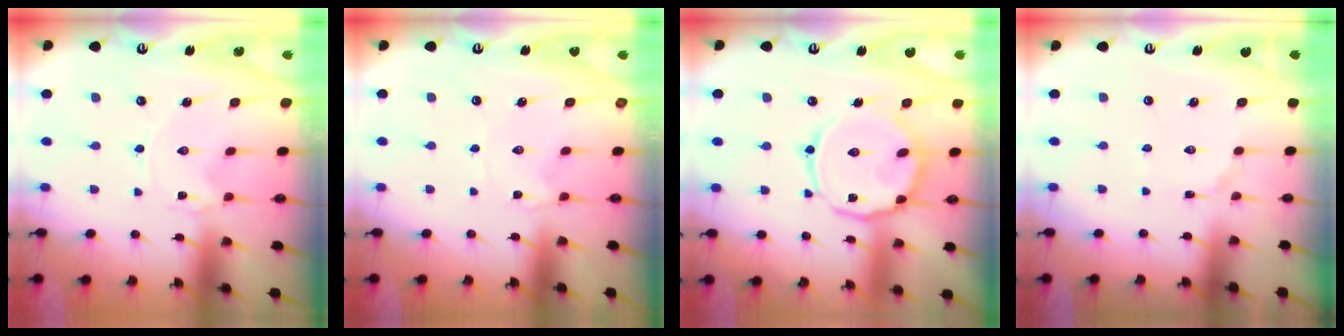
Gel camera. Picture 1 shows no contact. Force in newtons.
{"total": 1.3, "press": 1.3, "slide": 0.3}
{"total": 14.3, "press": 14.2, "slide": 1.0}
{"total": 3.1, "press": 3.1, "slide": 0.3}